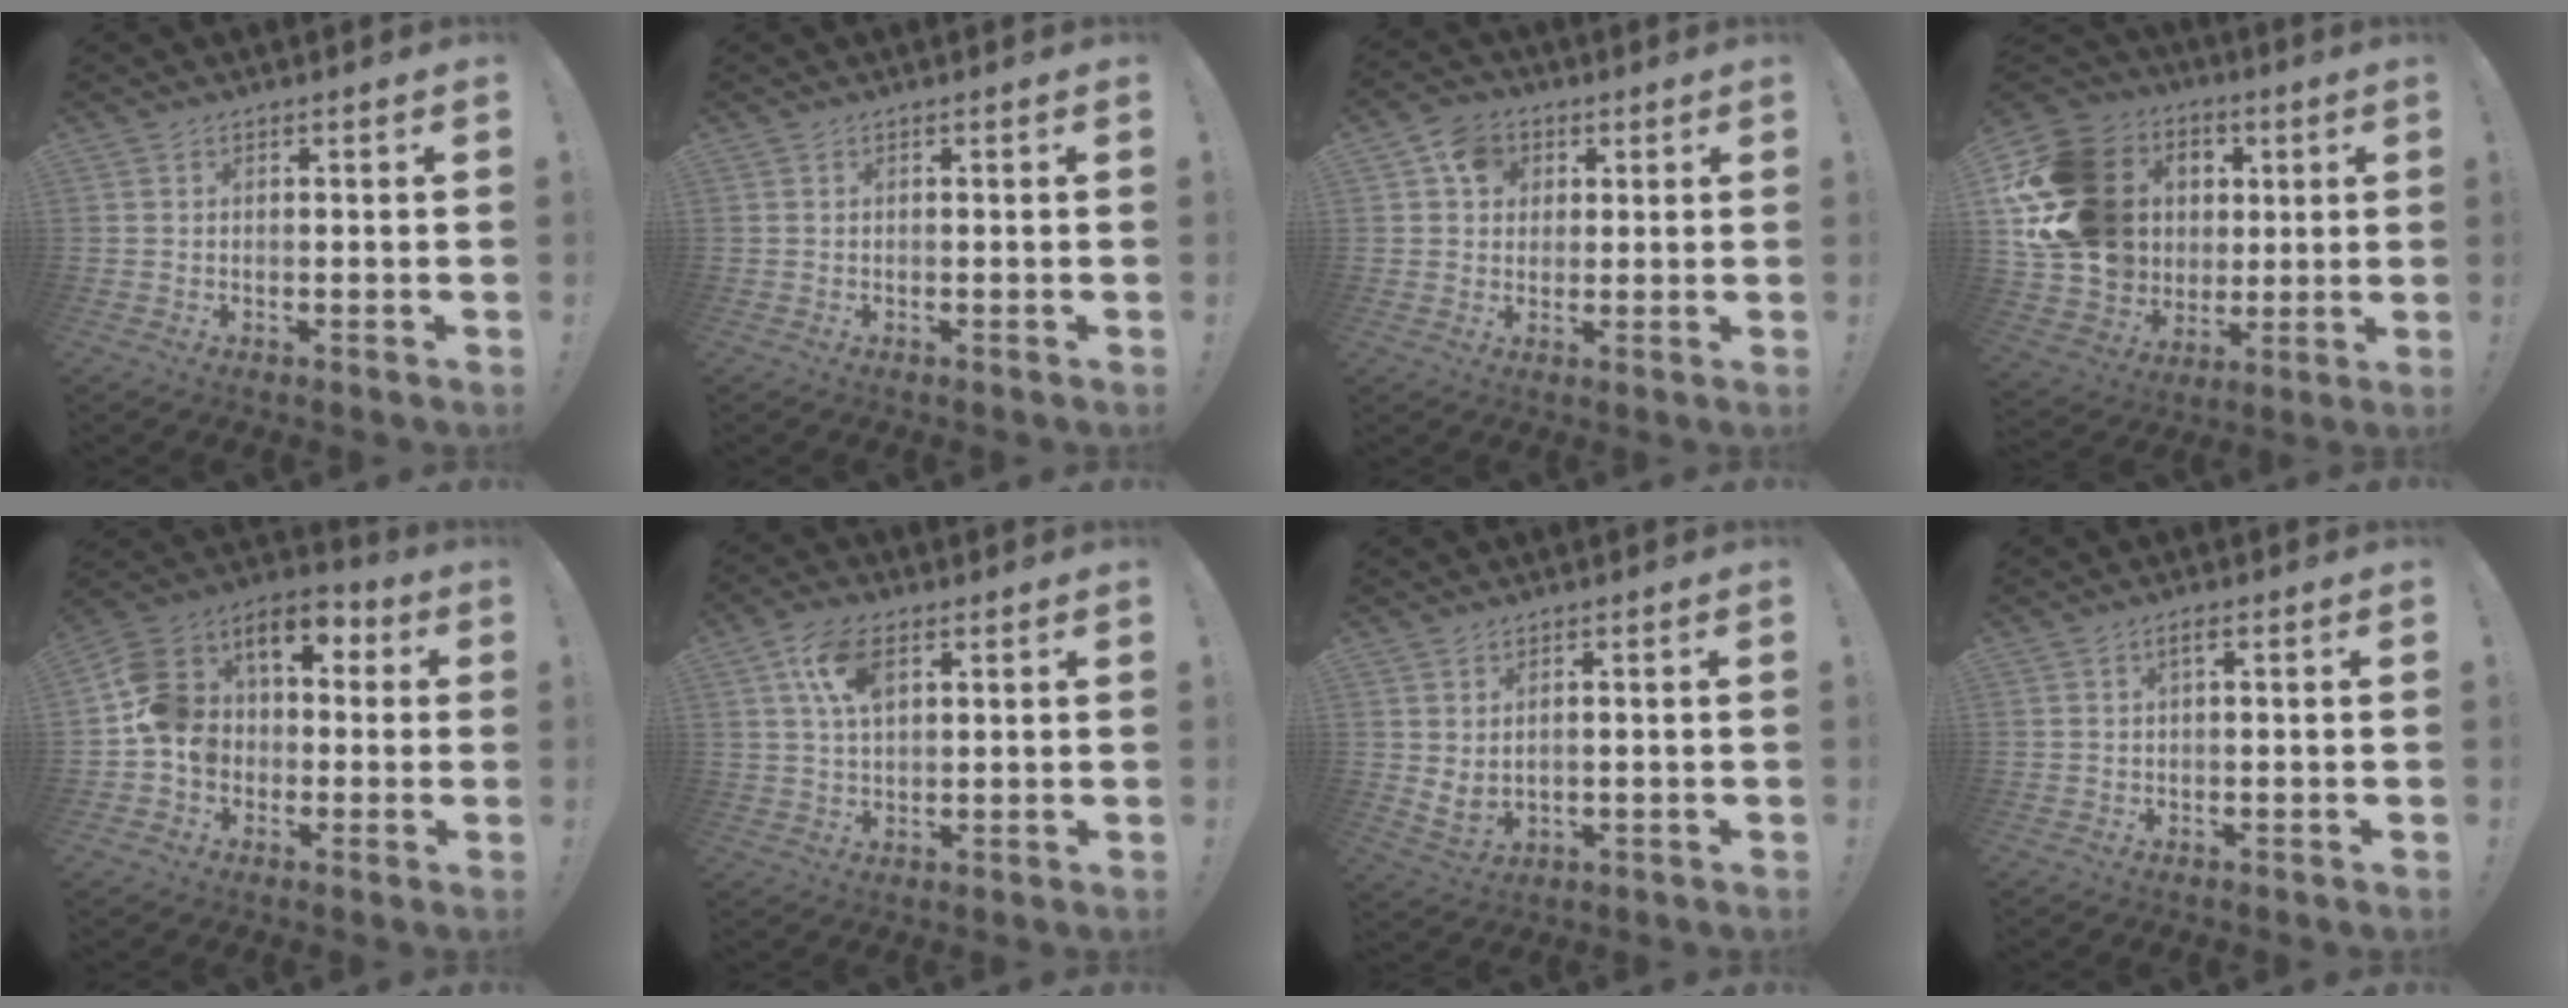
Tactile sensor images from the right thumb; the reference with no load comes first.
{"total": 0.0}
{"total": 8.1, "force": [2.5, 7.2, 2.6], "torque": [-0.028, -0.002, 0.049]}
{"total": 24.4, "force": [4.9, 20.6, 12.1], "torque": [-0.208, -0.014, 0.146]}
{"total": 12.9, "force": [1.6, 11.2, 6.1], "torque": [-0.098, -0.005, 0.036]}
{"total": 9.6, "force": [3.8, 5.6, 6.9], "torque": [-0.127, 0.001, 0.072]}
{"total": 3.7, "force": [2.4, 1.6, 2.3], "torque": [-0.041, -0.011, 0.045]}
{"total": 1.9, "force": [0.5, 0.1, 1.8], "torque": [-0.035, 0.002, 0.006]}